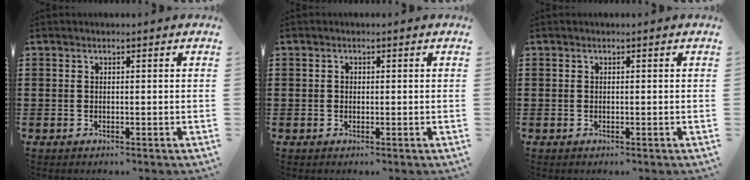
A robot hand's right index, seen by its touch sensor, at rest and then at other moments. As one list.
[{"total": 0.6, "force": [0.0, 0.5, 0.4], "torque": [-0.009, 0.000, 0.000]}, {"total": 0.0}]